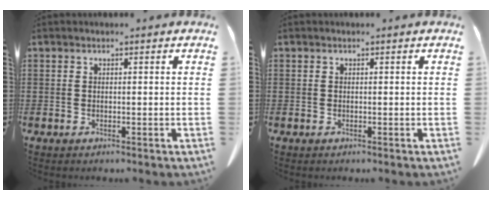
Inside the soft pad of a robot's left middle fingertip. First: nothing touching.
{"total": 0.0}